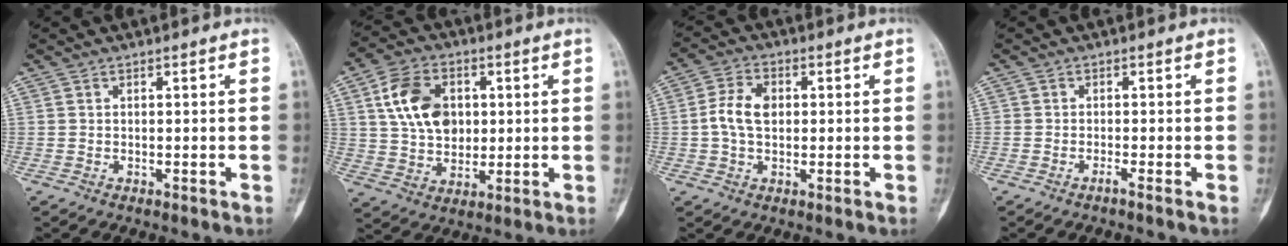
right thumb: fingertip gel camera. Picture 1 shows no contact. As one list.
[{"total": 12.4, "force": [3.0, 8.7, 8.2], "torque": [-0.123, -0.004, 0.055]}, {"total": 6.5, "force": [0.3, 4.4, 4.8], "torque": [-0.095, 0.015, 0.004]}, {"total": 1.0, "force": [-0.7, -0.3, 0.6], "torque": [-0.015, -0.001, -0.017]}]